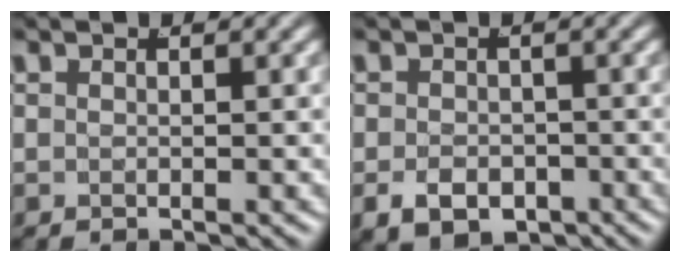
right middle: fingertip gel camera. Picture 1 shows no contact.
{"total": 3.9, "force": [-2.5, 2.5, 1.8], "torque": [-0.020, -0.021, -0.034]}